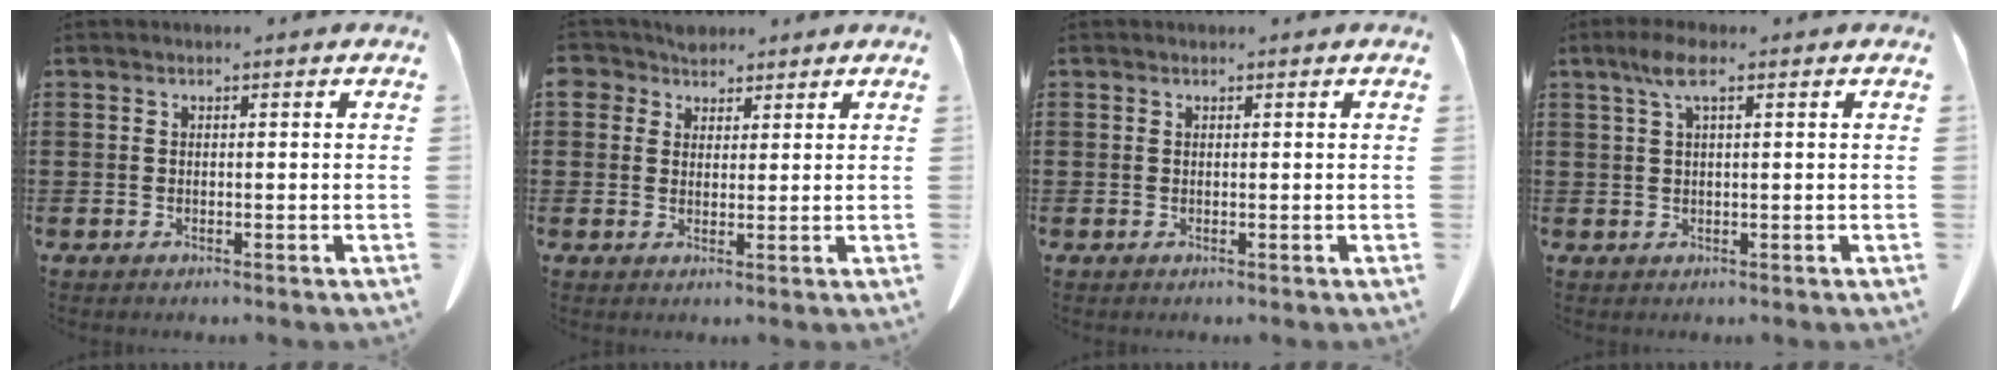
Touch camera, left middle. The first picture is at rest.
{"total": 3.5, "force": [2.4, 2.4, 0.5], "torque": [-0.026, 0.010, 0.045]}
{"total": 0.0}
{"total": 3.9, "force": [1.7, 0.8, 3.4], "torque": [-0.072, 0.006, 0.029]}